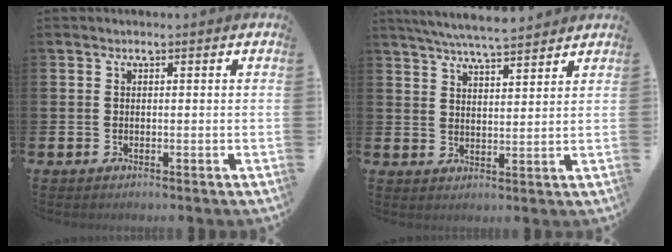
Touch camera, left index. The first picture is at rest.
{"total": 6.2, "force": [6.0, 0.4, 1.6], "torque": [-0.045, -0.027, 0.108]}